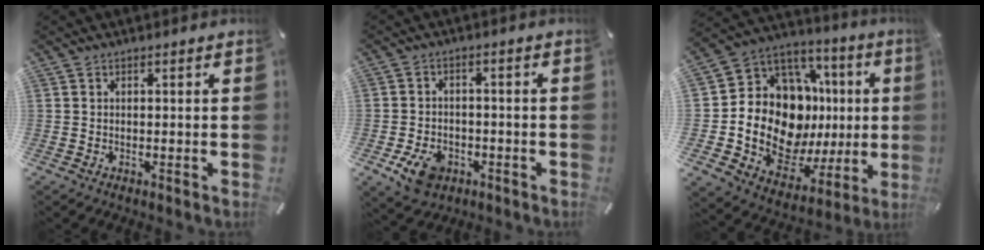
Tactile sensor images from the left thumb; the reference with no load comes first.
{"total": 7.3, "force": [-3.3, 5.2, 3.8], "torque": [-0.073, 0.013, -0.061]}
{"total": 17.7, "force": [1.4, 13.4, 11.6], "torque": [-0.207, -0.056, 0.036]}